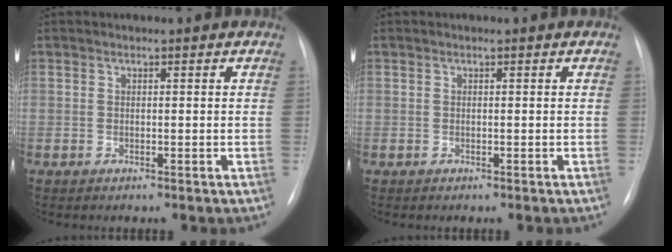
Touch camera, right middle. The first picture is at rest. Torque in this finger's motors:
{"motor_torque": [0.98, -1.16, -0.01, 0.01]}